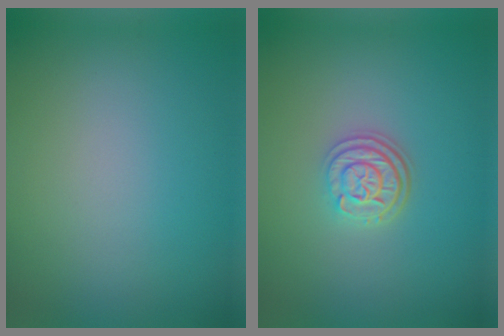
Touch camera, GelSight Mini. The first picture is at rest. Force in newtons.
{"total": 3.0, "press": 2.5, "slide": 1.7}